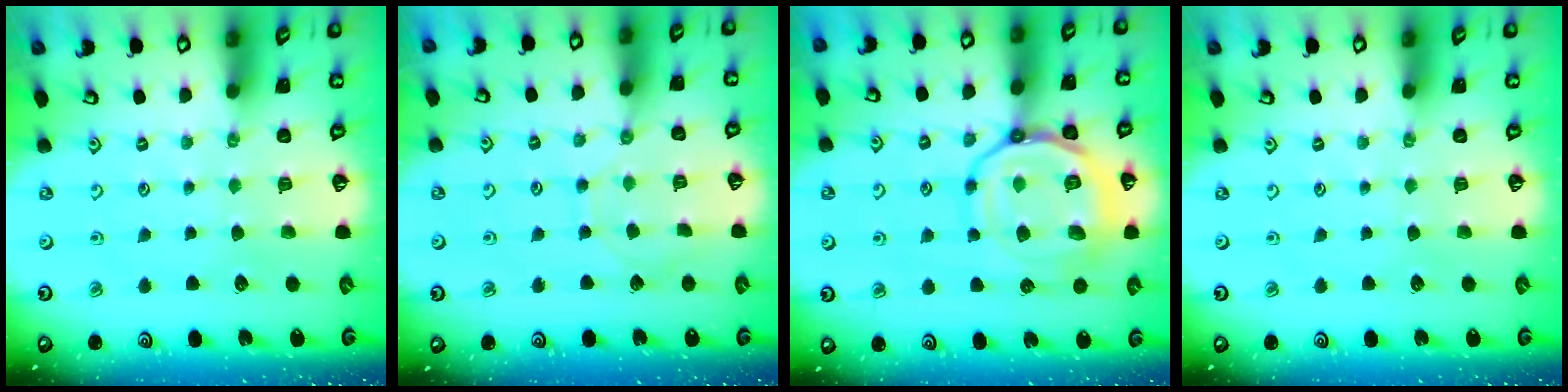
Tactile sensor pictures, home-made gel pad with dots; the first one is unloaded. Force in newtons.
{"total": 6.6, "press": 6.5, "slide": 0.7}
{"total": 17.9, "press": 17.8, "slide": 1.8}
{"total": 0.0}